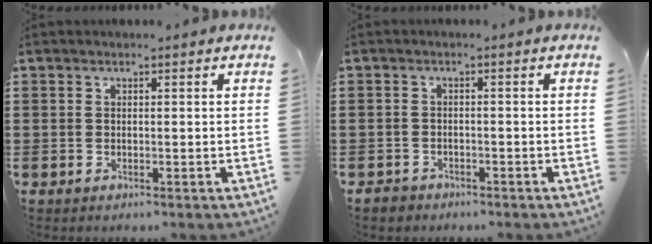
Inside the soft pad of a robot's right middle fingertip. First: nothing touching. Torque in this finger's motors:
{"motor_torque": [0.40, -0.03, 0.08, 0.02]}